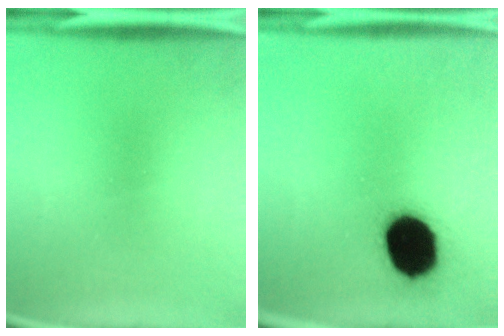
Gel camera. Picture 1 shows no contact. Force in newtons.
{"total": 16.9}